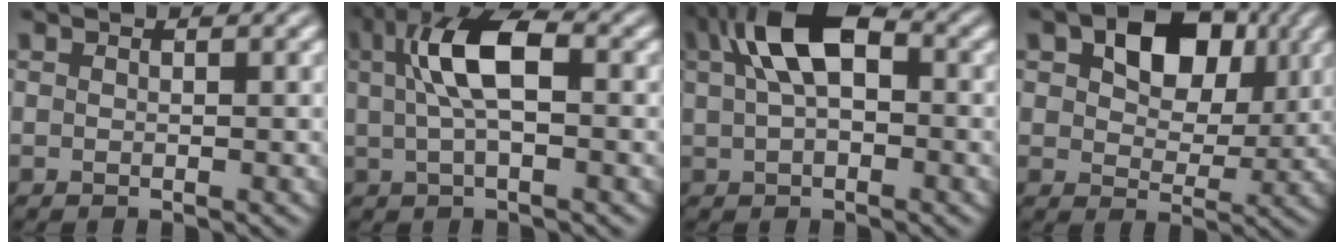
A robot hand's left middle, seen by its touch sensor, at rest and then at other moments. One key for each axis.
{"total": 6.2, "fx": 1.0, "fy": 2.4, "fz": 5.6, "tx": -0.117, "ty": 0.015, "tz": 0.016}
{"total": 7.2, "fx": 1.8, "fy": 3.7, "fz": 5.9, "tx": -0.114, "ty": 0.019, "tz": 0.027}
{"total": 7.2, "fx": 2.4, "fy": 4.8, "fz": 4.8, "tx": -0.093, "ty": -0.002, "tz": 0.031}